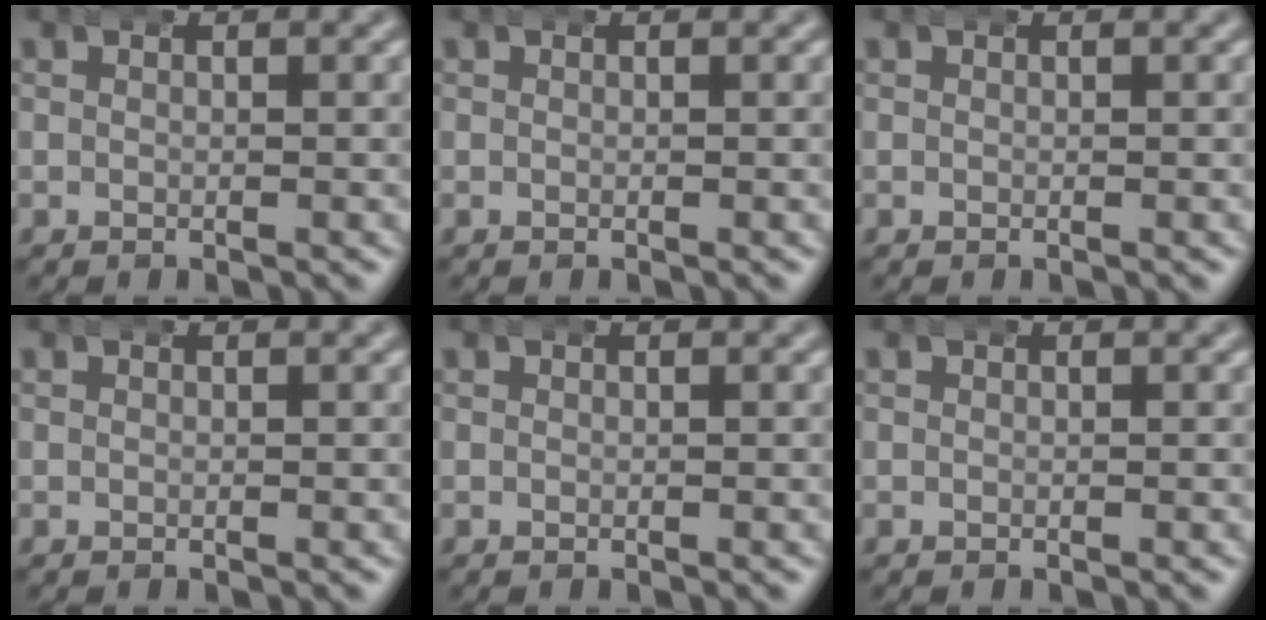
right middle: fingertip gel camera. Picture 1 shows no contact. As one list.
[{"total": 0.0}, {"total": 0.0}, {"total": 0.0}, {"total": 0.0}, {"total": 0.0}]